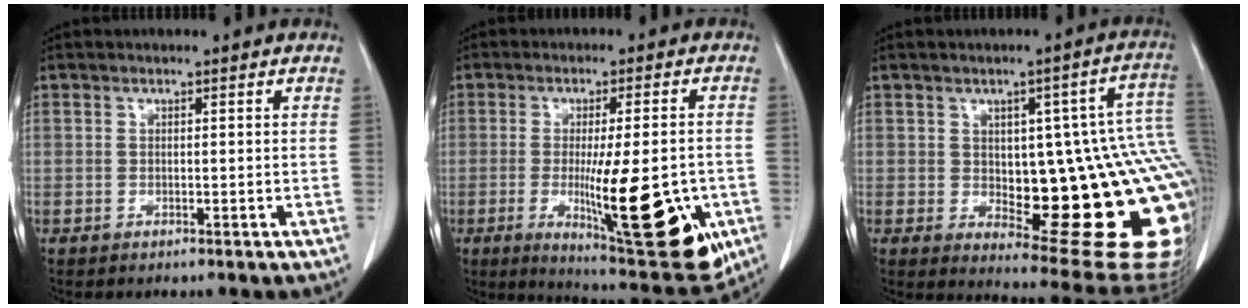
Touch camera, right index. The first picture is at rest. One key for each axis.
{"total": 18.3, "fx": -5.0, "fy": 3.0, "fz": 17.4, "tx": -0.223, "ty": -0.029, "tz": -0.057}
{"total": 23.8, "fx": -1.9, "fy": 8.1, "fz": 22.3, "tx": -0.179, "ty": 0.017, "tz": -0.003}